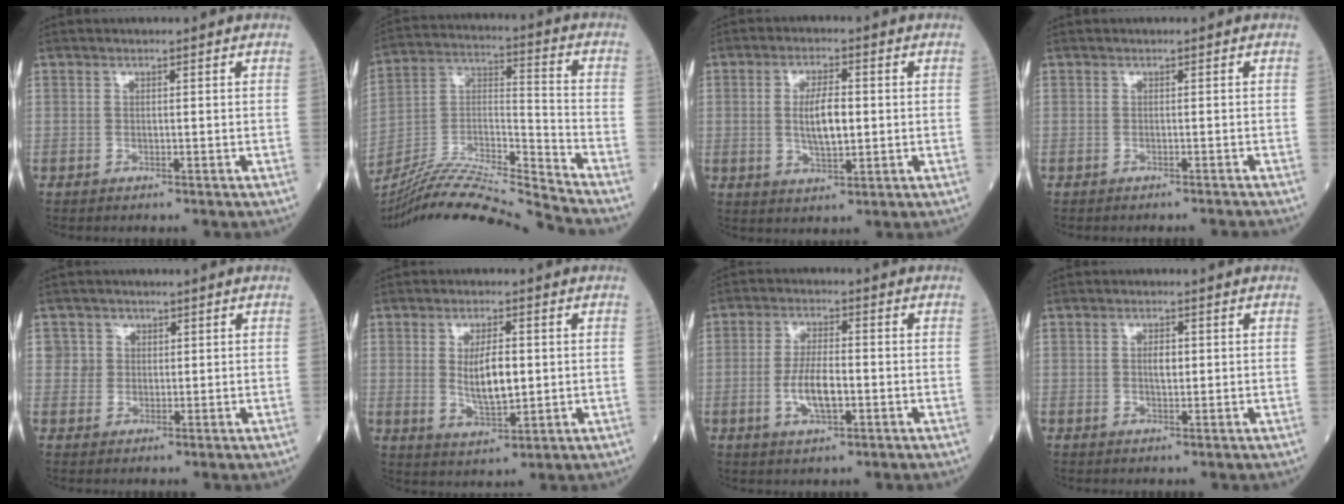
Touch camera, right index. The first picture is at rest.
{"total": 20.4, "force": [-19.1, -1.6, 6.8], "torque": [-0.141, 0.001, -0.335]}
{"total": 6.4, "force": [0.2, 2.1, 6.1], "torque": [-0.116, 0.001, 0.005]}
{"total": 2.4, "force": [-2.3, -0.5, 0.3], "torque": [0.000, -0.009, -0.027]}
{"total": 2.8, "force": [1.0, 2.7, -0.1], "torque": [0.020, 0.001, 0.011]}
{"total": 7.0, "force": [0.5, 2.4, 6.5], "torque": [-0.120, -0.006, 0.016]}
{"total": 6.5, "force": [-1.5, 2.0, 6.0], "torque": [-0.123, 0.000, -0.026]}
{"total": 2.2, "force": [0.3, 1.0, 2.0], "torque": [-0.035, 0.000, 0.004]}